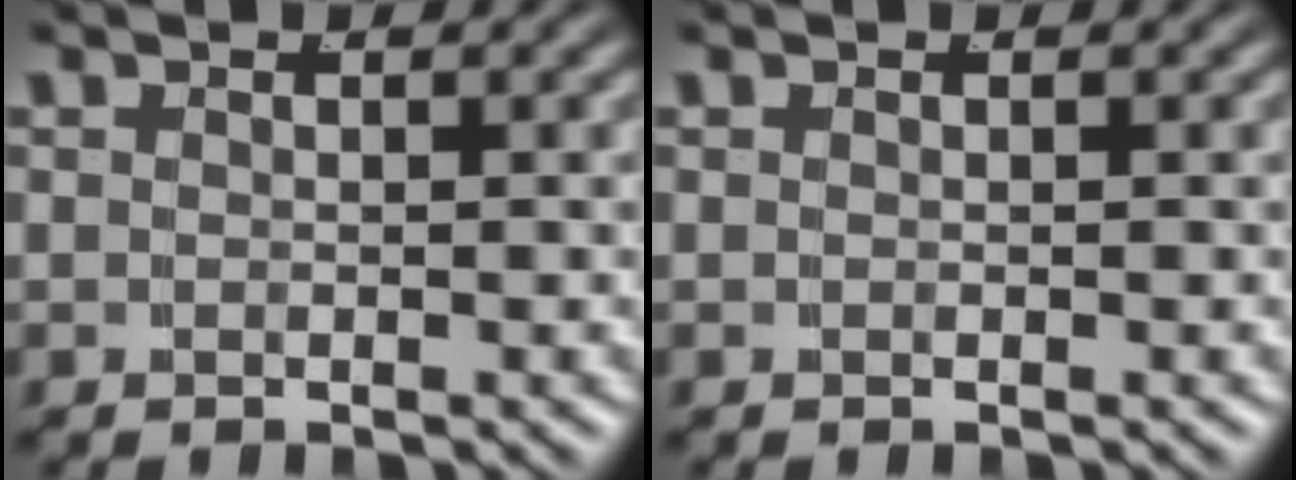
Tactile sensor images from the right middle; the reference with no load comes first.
{"total": 0.0}